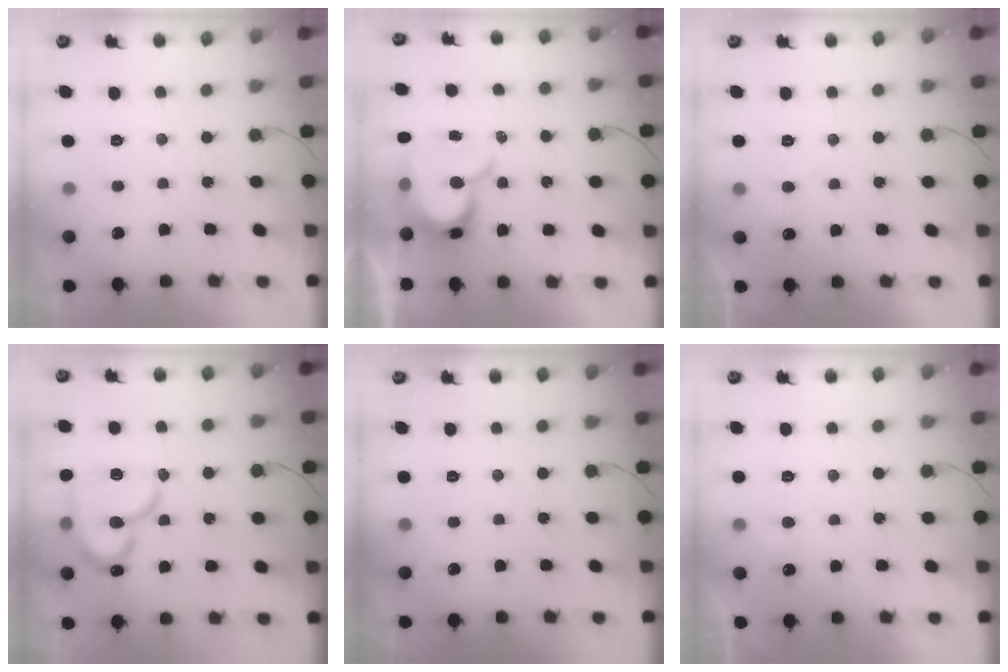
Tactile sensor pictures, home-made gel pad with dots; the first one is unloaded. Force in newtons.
{"total": 12.7, "press": 12.6, "slide": 1.4}
{"total": 5.3, "press": 5.3, "slide": 0.4}
{"total": 17.9, "press": 17.8, "slide": 1.4}
{"total": 0.0}
{"total": 4.7, "press": 4.7, "slide": 0.4}